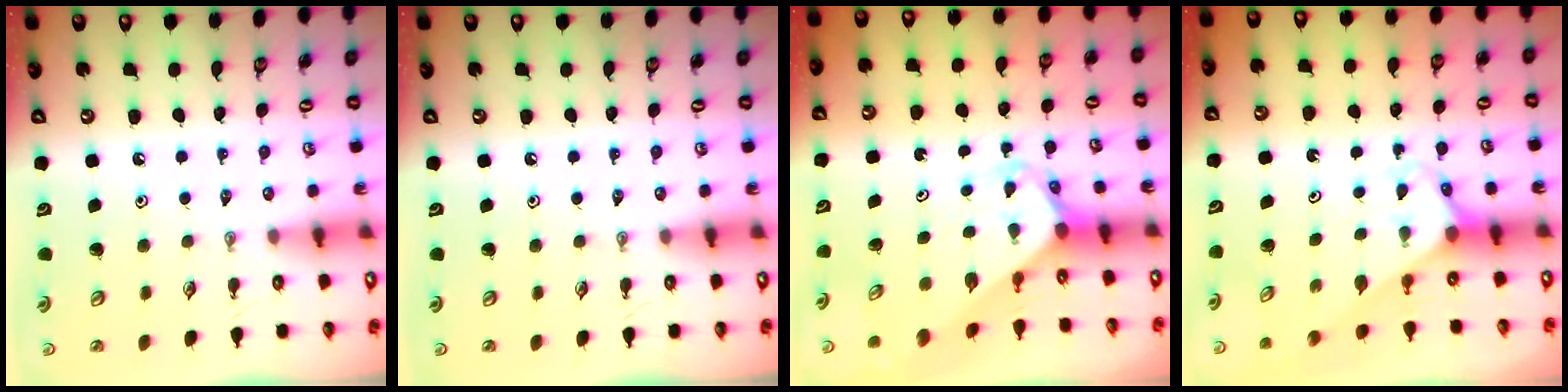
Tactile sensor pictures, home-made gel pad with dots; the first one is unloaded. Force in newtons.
{"total": 0.0}
{"total": 2.7, "press": 2.7, "slide": 0.1}
{"total": 3.0, "press": 3.0, "slide": 0.2}